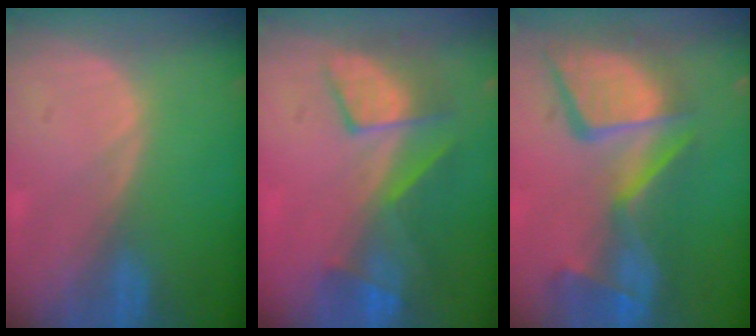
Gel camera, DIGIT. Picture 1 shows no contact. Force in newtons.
{"total": 8.0, "press": 7.5, "slide": 2.7}
{"total": 13.8, "press": 11.3, "slide": 8.0}